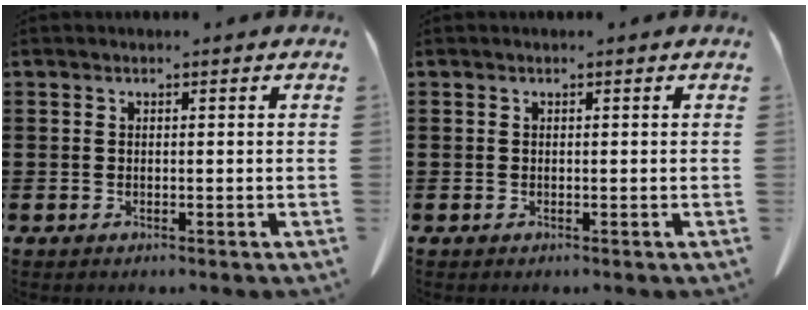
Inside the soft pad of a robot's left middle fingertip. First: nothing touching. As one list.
[{"total": 0.0}]